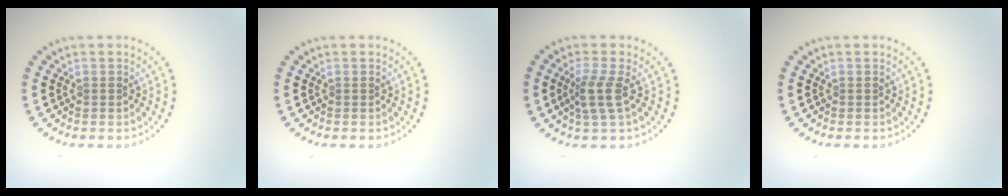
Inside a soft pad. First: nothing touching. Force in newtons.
{"total": 0.0}
{"total": 2.4, "press": 1.9, "slide": 1.5}
{"total": 0.0}